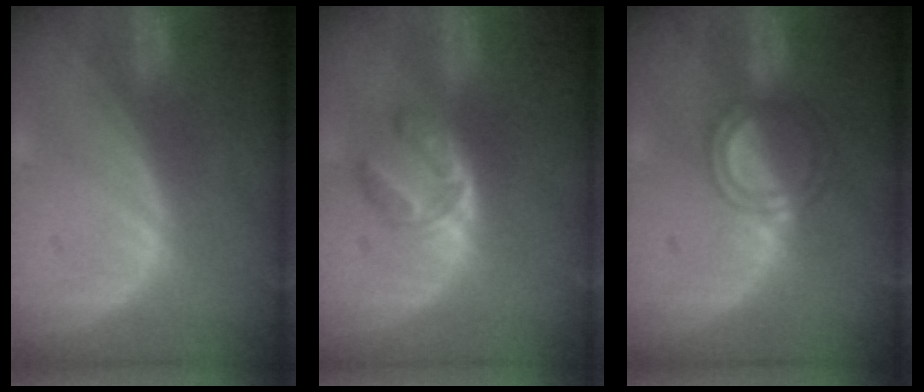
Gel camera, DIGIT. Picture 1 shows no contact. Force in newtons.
{"total": 5.0, "press": 4.8, "slide": 1.5}
{"total": 5.1, "press": 4.6, "slide": 2.1}